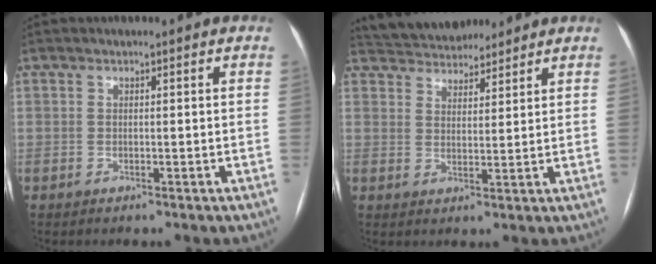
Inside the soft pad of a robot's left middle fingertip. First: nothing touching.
{"total": 10.0, "force": [9.3, 3.0, 2.2], "torque": [-0.033, 0.020, 0.149]}